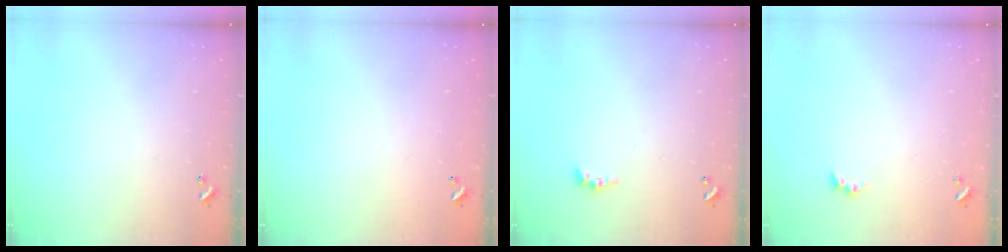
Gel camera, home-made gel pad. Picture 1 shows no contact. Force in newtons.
{"total": 2.9, "press": 2.9, "slide": 0.1}
{"total": 2.2, "press": 2.2, "slide": 0.6}
{"total": 2.7, "press": 2.6, "slide": 0.6}